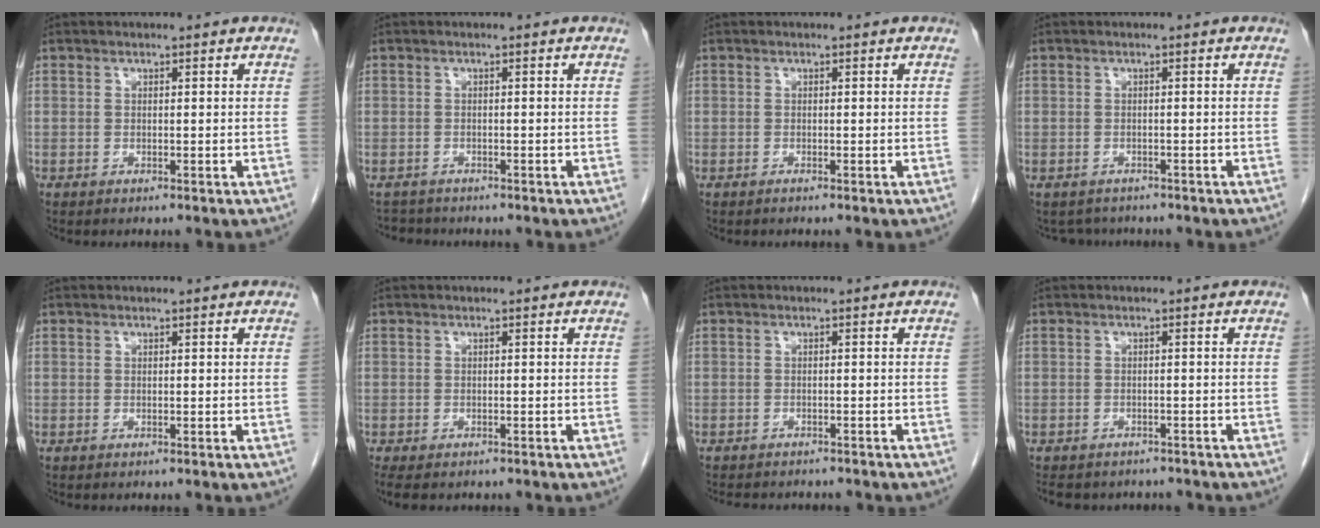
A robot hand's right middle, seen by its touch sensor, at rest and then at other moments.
{"total": 2.3, "force": [-2.2, 0.7, -0.3], "torque": [0.002, -0.005, -0.037]}
{"total": 0.0}
{"total": 3.1, "force": [-2.8, 1.3, 0.0], "torque": [-0.003, -0.001, -0.042]}
{"total": 0.0}
{"total": 5.5, "force": [-4.4, 2.2, 2.5], "torque": [-0.038, -0.008, -0.064]}
{"total": 6.9, "force": [-6.3, 1.9, 2.2], "torque": [-0.032, -0.003, -0.082]}
{"total": 9.0, "force": [-7.9, 3.6, 2.4], "torque": [-0.050, -0.001, -0.095]}